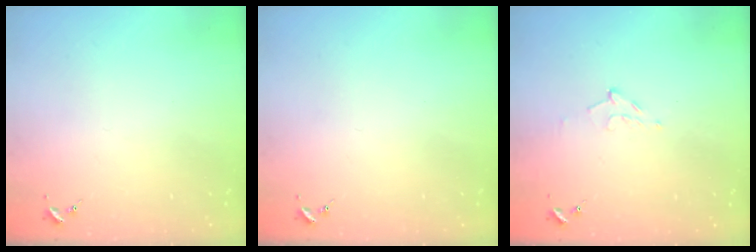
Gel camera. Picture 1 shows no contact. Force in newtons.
{"total": 0.0}
{"total": 6.5, "press": 6.4, "slide": 0.8}